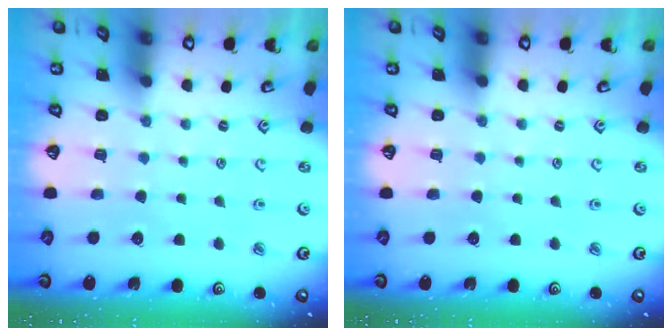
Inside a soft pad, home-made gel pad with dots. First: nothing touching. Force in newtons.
{"total": 0.0}